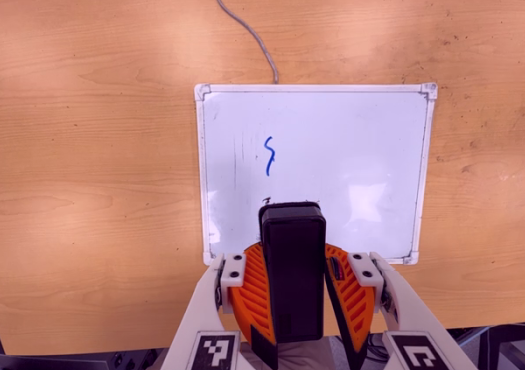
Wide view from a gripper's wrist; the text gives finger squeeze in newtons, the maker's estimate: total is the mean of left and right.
{"total": 9.1, "left": 9.4, "right": 8.7}